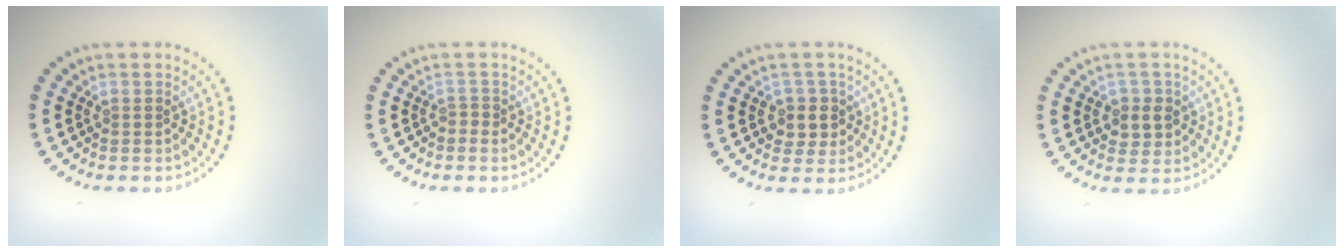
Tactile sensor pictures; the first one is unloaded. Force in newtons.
{"total": 0.6, "press": 0.2, "slide": 0.6}
{"total": 2.3, "press": 2.0, "slide": 1.0}
{"total": 2.2, "press": 2.1, "slide": 0.7}